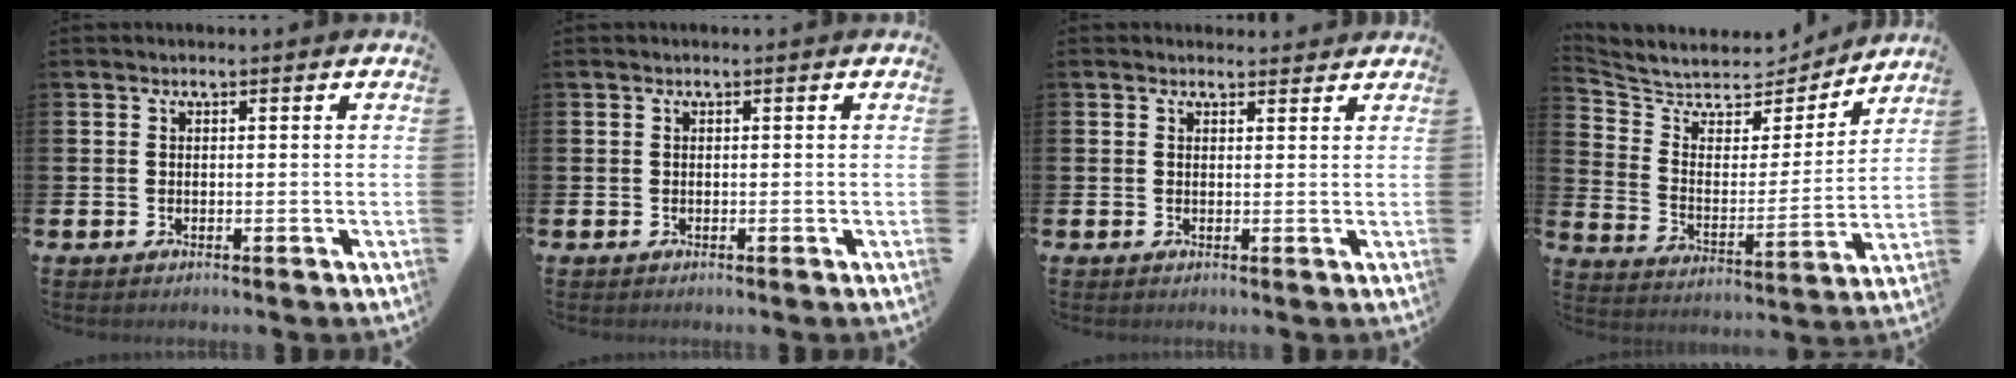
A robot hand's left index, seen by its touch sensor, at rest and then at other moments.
{"total": 0.0}
{"total": 1.4, "force": [1.3, 0.5, 0.0], "torque": [0.007, -0.003, 0.023]}
{"total": 6.2, "force": [5.8, 2.2, 0.6], "torque": [-0.058, -0.055, 0.095]}